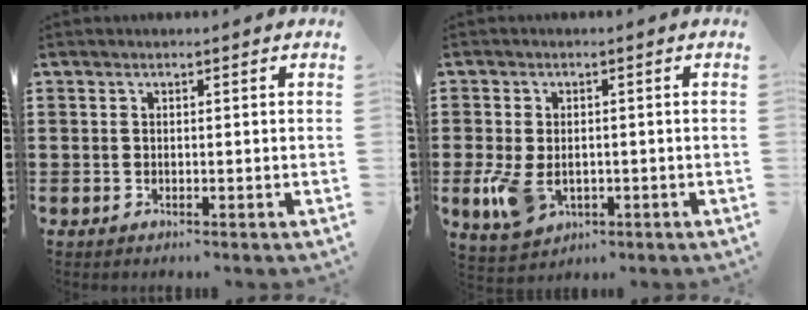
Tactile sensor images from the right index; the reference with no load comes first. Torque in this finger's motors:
{"motor_torque": [1.88, 0.26, 0.59, 0.16]}